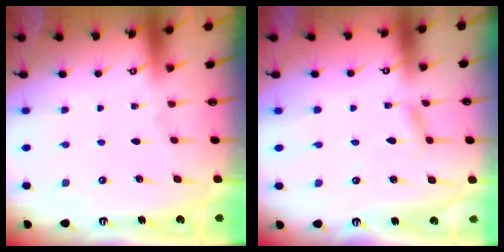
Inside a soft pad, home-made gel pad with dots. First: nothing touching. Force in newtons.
{"total": 1.9, "press": 1.9, "slide": 0.2}